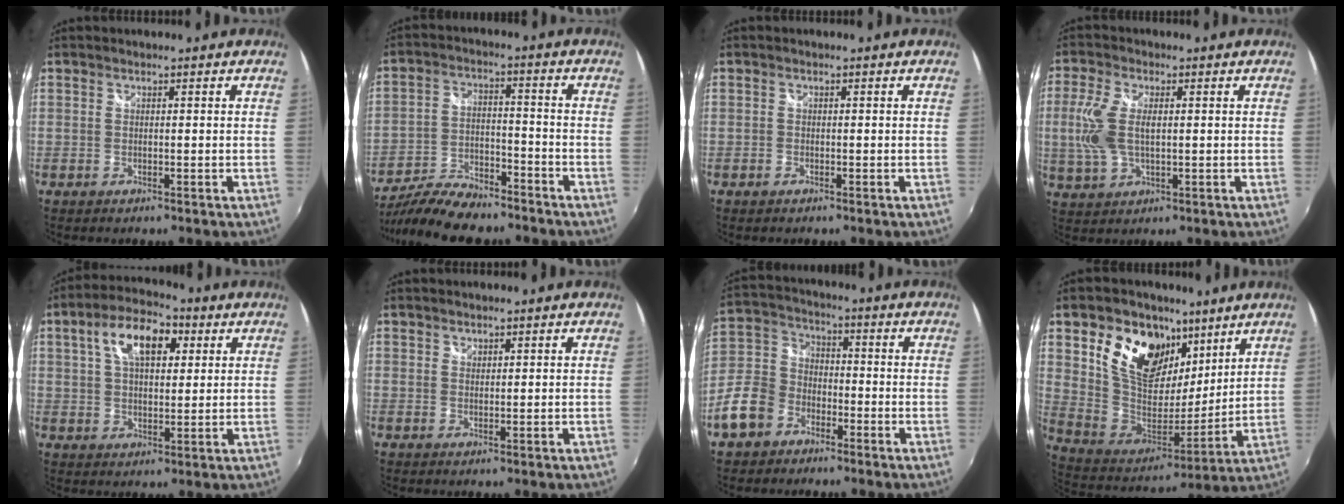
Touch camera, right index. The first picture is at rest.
{"total": 14.8, "force": [-12.4, 4.4, 6.6], "torque": [-0.150, -0.017, -0.212]}
{"total": 0.8, "force": [-0.6, 0.5, 0.1], "torque": [-0.004, -0.002, -0.012]}
{"total": 8.6, "force": [0.6, 4.2, 7.5], "torque": [-0.166, 0.002, 0.013]}
{"total": 11.1, "force": [4.2, 5.8, 8.6], "torque": [-0.150, 0.029, 0.066]}
{"total": 0.9, "force": [0.7, 0.5, 0.0], "torque": [0.001, 0.002, 0.012]}
{"total": 11.4, "force": [-6.3, 8.4, 4.4], "torque": [-0.117, 0.028, -0.116]}
{"total": 19.9, "force": [10.7, 12.7, 10.9], "torque": [-0.233, 0.010, 0.199]}